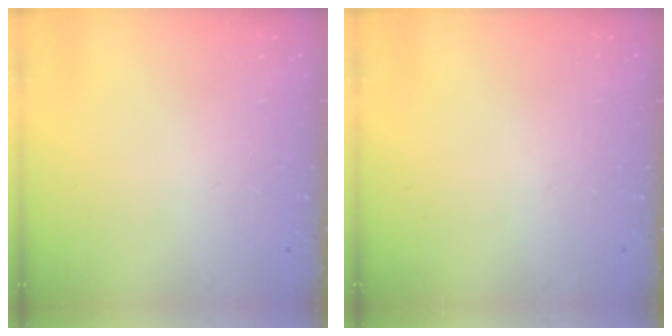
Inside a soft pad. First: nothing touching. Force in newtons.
{"total": 0.0}